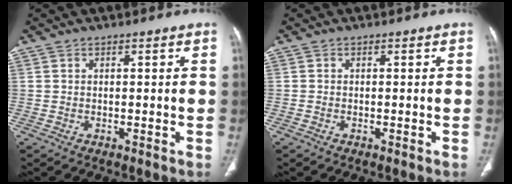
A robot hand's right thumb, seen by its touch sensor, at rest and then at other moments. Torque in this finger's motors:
{"motor_torque": [-0.30, -0.14, 0.02, -0.33, -0.04]}